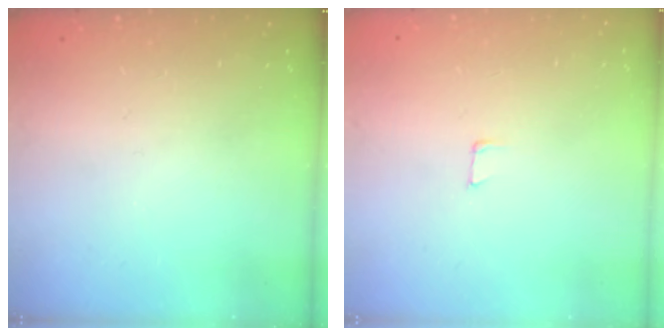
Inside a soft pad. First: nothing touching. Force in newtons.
{"total": 4.3, "press": 4.3, "slide": 0.4}